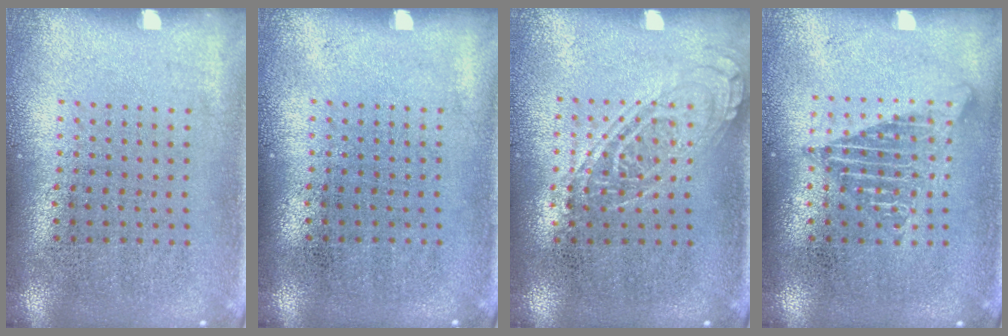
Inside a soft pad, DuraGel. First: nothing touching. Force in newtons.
{"total": 0.0}
{"total": 1.3, "press": 1.2, "slide": 0.6}
{"total": 1.2, "press": 1.2, "slide": 0.1}